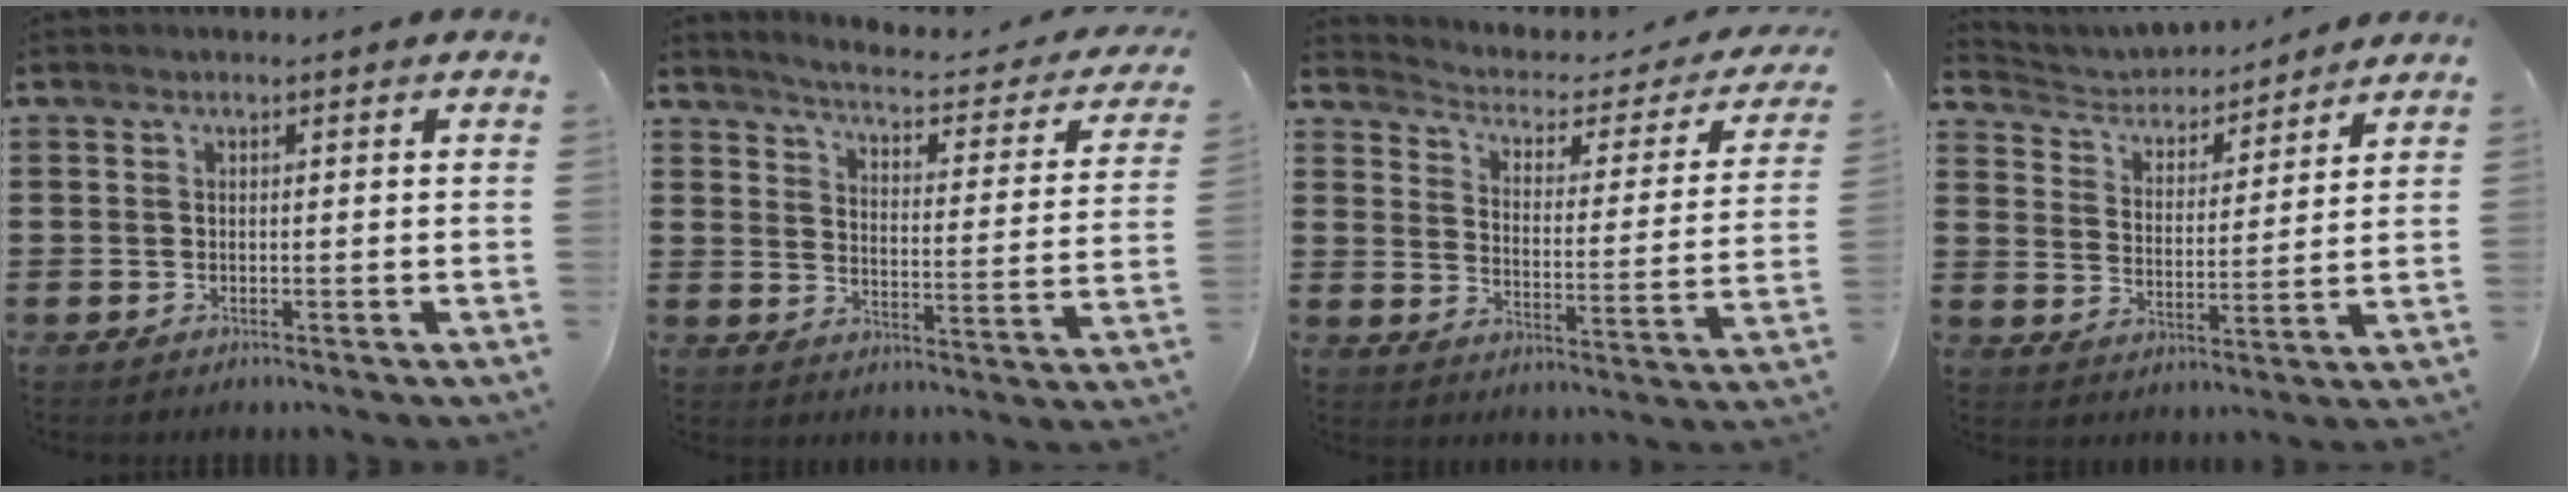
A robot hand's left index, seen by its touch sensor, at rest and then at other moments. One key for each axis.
{"total": 3.3, "fx": 3.0, "fy": -0.3, "fz": 1.4, "tx": -0.046, "ty": -0.031, "tz": 0.041}
{"total": 2.0, "fx": 1.4, "fy": 1.1, "fz": 0.9, "tx": -0.034, "ty": -0.019, "tz": 0.013}
{"total": 3.9, "fx": 3.7, "fy": 1.0, "fz": 0.1, "tx": -0.028, "ty": -0.027, "tz": 0.058}